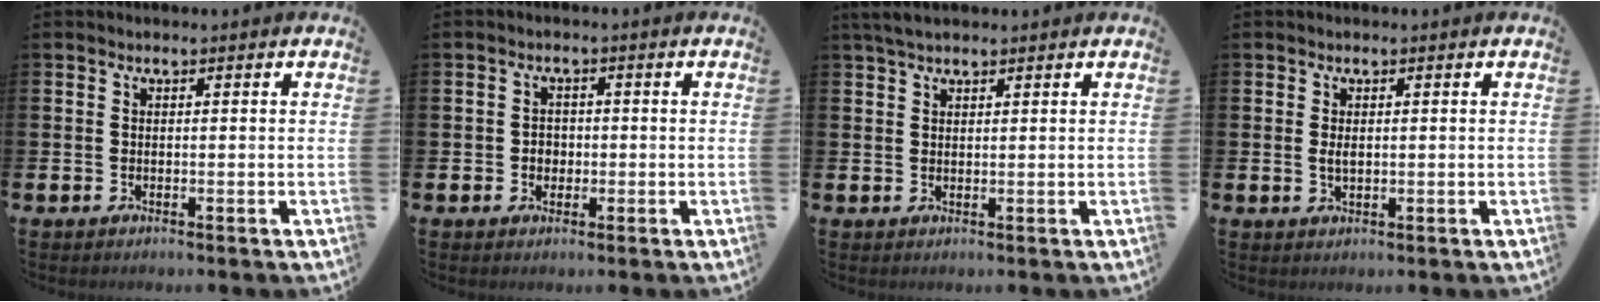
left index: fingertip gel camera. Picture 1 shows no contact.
{"total": 2.0, "force": [-0.2, 1.8, 0.7], "torque": [0.003, -0.001, -0.012]}
{"total": 2.9, "force": [2.3, 0.9, 1.5], "torque": [-0.031, 0.002, 0.043]}
{"total": 1.2, "force": [0.3, 0.6, 1.0], "torque": [-0.016, 0.003, 0.002]}